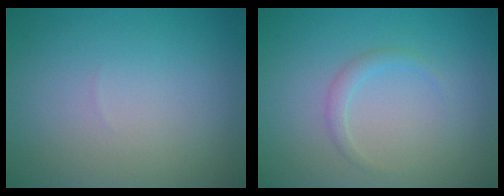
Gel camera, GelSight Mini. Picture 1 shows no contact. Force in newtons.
{"total": 1.2, "press": 1.1, "slide": 0.2}